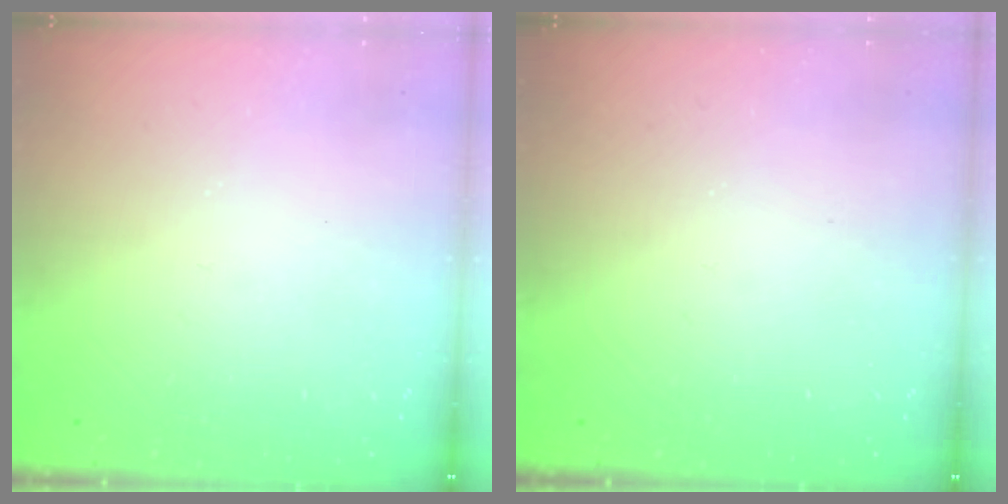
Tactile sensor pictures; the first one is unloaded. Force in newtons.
{"total": 0.0}